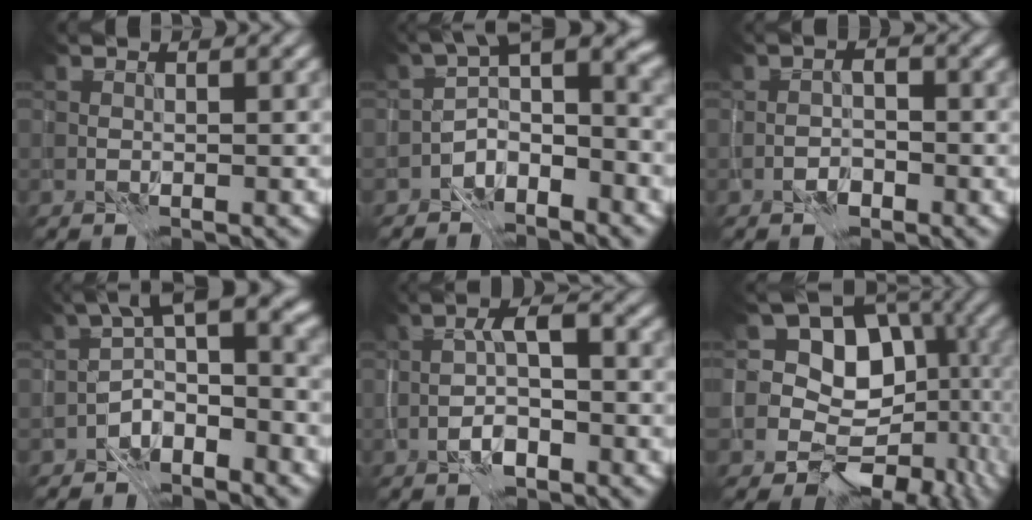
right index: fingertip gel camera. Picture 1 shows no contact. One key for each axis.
{"total": 4.9, "fx": -3.0, "fy": 2.2, "fz": 3.1, "tx": -0.044, "ty": 0.010, "tz": -0.066}
{"total": 1.4, "fx": -0.9, "fy": 0.8, "fz": 0.6, "tx": -0.010, "ty": 0.004, "tz": -0.021}
{"total": 5.4, "fx": -2.7, "fy": 2.4, "fz": 4.0, "tx": -0.058, "ty": 0.014, "tz": -0.060}
{"total": 2.9, "fx": -1.2, "fy": 1.1, "fz": 2.4, "tx": -0.048, "ty": 0.008, "tz": -0.028}
{"total": 10.6, "fx": -0.6, "fy": 8.8, "fz": 6.0, "tx": -0.067, "ty": 0.007, "tz": -0.017}